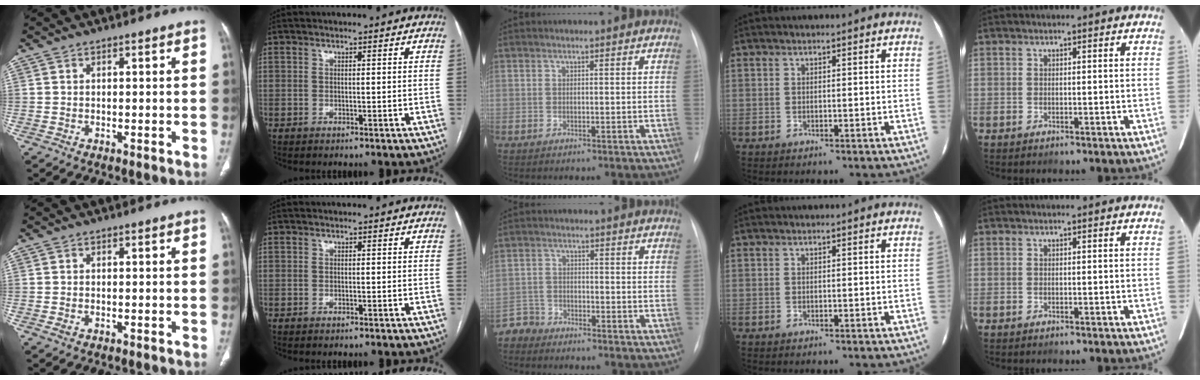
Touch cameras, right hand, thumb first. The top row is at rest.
{"thumb": {"total": 1.1, "force": [-0.3, 0.7, 0.8], "torque": [-0.022, 0.003, -0.005]}, "middle": {"total": 3.0, "force": [-2.8, 0.6, -1.1], "torque": [0.026, -0.008, -0.054]}}